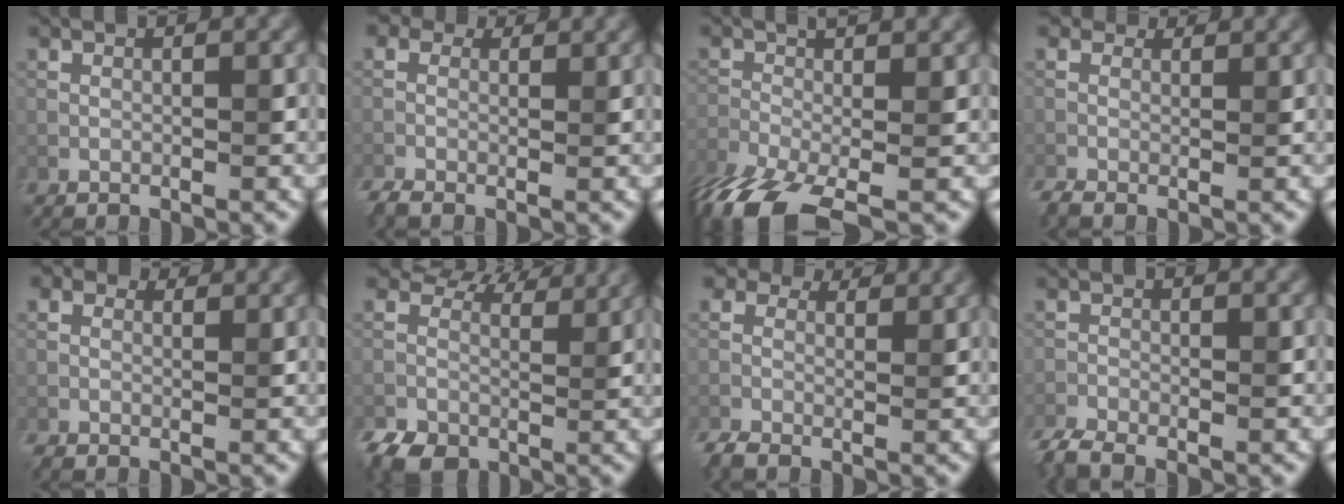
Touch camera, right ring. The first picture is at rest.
{"total": 3.8, "force": [-0.1, 2.8, 2.5], "torque": [-0.052, -0.001, -0.001]}
{"total": 11.5, "force": [-6.4, 3.7, 8.8], "torque": [-0.176, -0.020, -0.110]}
{"total": 2.9, "force": [0.7, 2.0, 1.9], "torque": [-0.043, -0.007, 0.003]}
{"total": 3.2, "force": [0.8, 2.4, 2.0], "torque": [-0.038, 0.004, 0.002]}
{"total": 6.4, "force": [1.7, 4.9, 3.7], "torque": [-0.071, -0.007, 0.030]}
{"total": 4.8, "force": [1.5, 3.4, 3.1], "torque": [-0.067, 0.000, 0.018]}
{"total": 3.6, "force": [-2.9, 1.0, 1.8], "torque": [-0.042, -0.009, -0.061]}